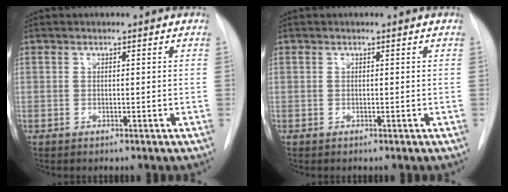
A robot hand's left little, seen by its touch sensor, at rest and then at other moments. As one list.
[{"total": 0.0}]